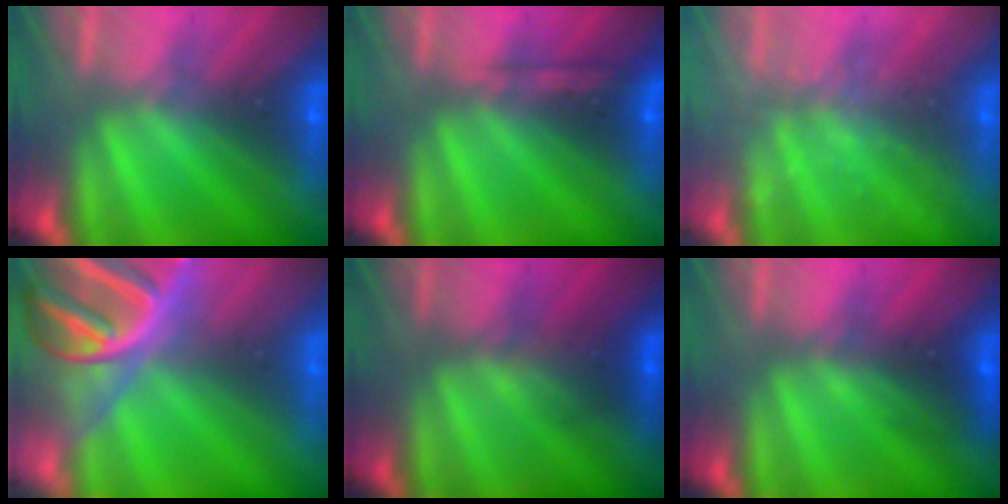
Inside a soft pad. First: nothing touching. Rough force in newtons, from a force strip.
{"total": 2.2}
{"total": 1.7}
{"total": 9.0}
{"total": 2.2}
{"total": 2.6}